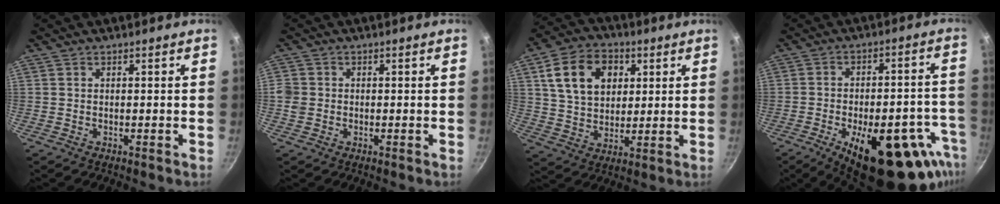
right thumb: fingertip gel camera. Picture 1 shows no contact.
{"total": 2.9, "force": [-0.2, 2.7, 1.1], "torque": [-0.014, 0.006, -0.007]}
{"total": 14.6, "force": [4.6, 10.6, 9.0], "torque": [-0.133, -0.001, 0.078]}
{"total": 25.3, "force": [-12.7, 11.0, 18.9], "torque": [-0.194, 0.042, -0.168]}